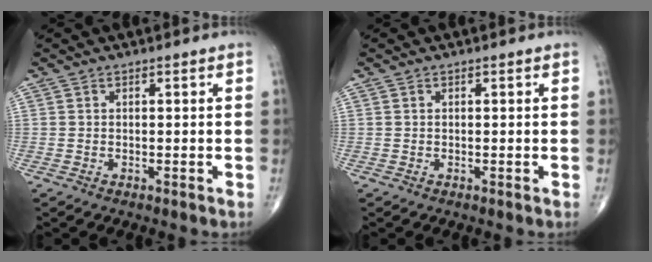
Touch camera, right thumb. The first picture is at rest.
{"total": 0.0}